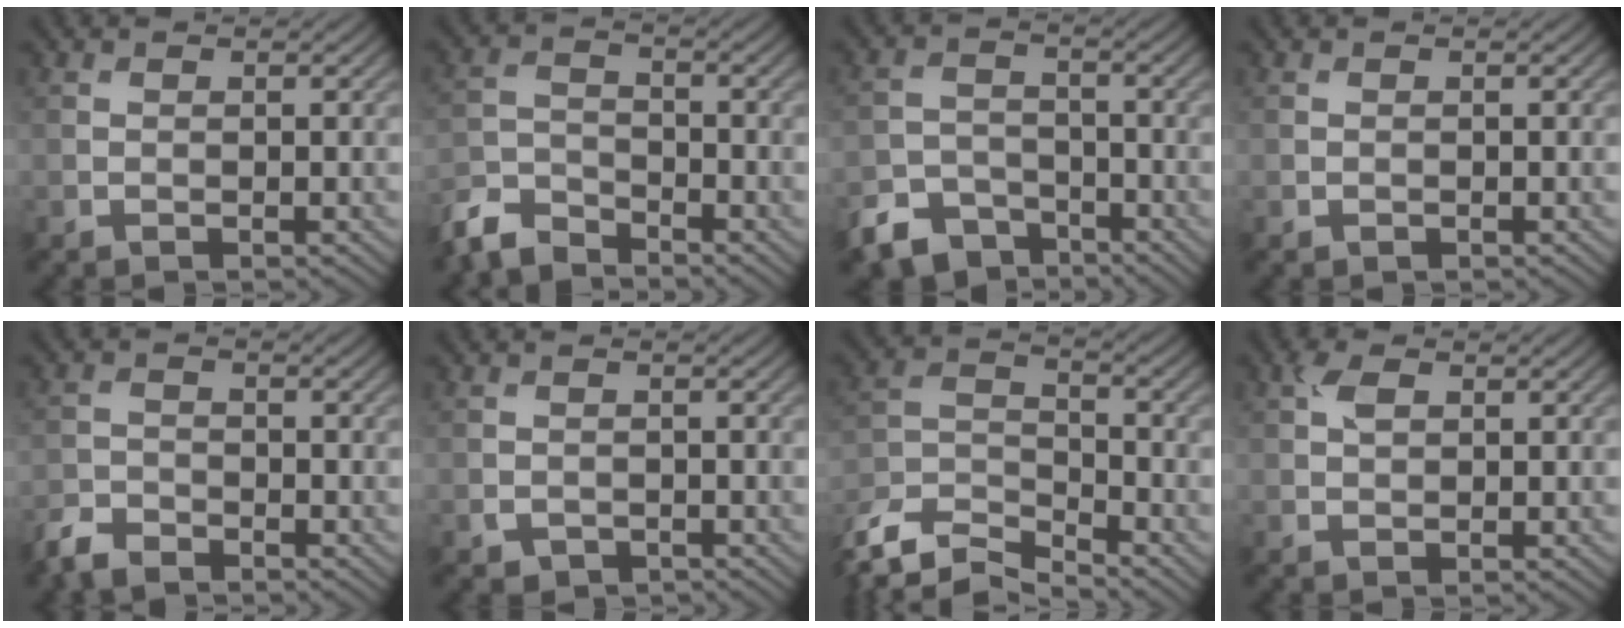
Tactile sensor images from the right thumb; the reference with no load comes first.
{"total": 5.2, "force": [-4.7, 1.7, 1.4], "torque": [-0.032, -0.009, -0.110]}
{"total": 6.2, "force": [-4.9, 3.3, 1.9], "torque": [-0.039, -0.010, -0.100]}
{"total": 0.0}
{"total": 3.4, "force": [-3.0, 1.2, 1.2], "torque": [-0.028, -0.007, -0.071]}
{"total": 1.2, "force": [-0.7, 0.9, 0.3], "torque": [-0.006, -0.007, -0.014]}
{"total": 8.8, "force": [-7.4, 2.7, 3.9], "torque": [-0.087, -0.014, -0.154]}
{"total": 2.2, "force": [0.8, 1.2, 1.6], "torque": [-0.036, 0.004, 0.014]}